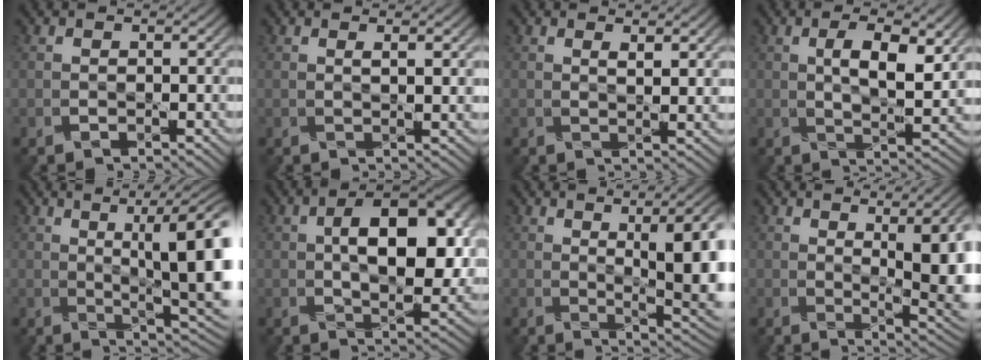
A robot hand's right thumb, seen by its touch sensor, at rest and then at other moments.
{"total": 1.6, "force": [1.1, -0.2, 1.1], "torque": [-0.020, 0.001, 0.021]}
{"total": 2.2, "force": [1.5, 0.1, 1.5], "torque": [-0.031, -0.003, 0.030]}
{"total": 6.6, "force": [2.1, 2.2, 5.9], "torque": [-0.106, -0.001, 0.040]}
{"total": 13.7, "force": [2.1, 3.4, 13.1], "torque": [-0.166, 0.019, 0.036]}
{"total": 11.0, "force": [1.7, 5.4, 9.4], "torque": [-0.145, 0.001, 0.030]}
{"total": 13.3, "force": [1.4, 4.4, 12.5], "torque": [-0.158, 0.014, 0.024]}
{"total": 11.7, "force": [1.3, 4.1, 10.9], "torque": [-0.138, 0.004, 0.029]}